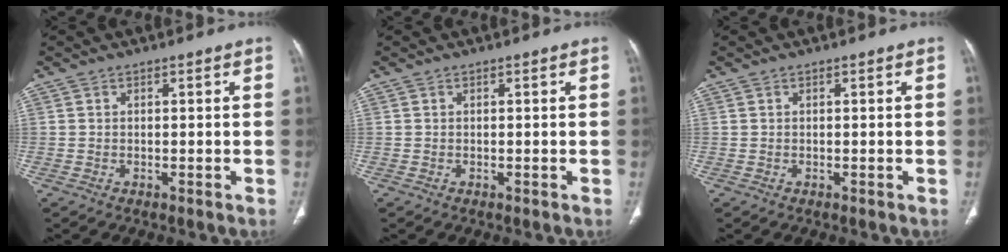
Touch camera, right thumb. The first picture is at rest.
{"total": 0.0}
{"total": 0.0}